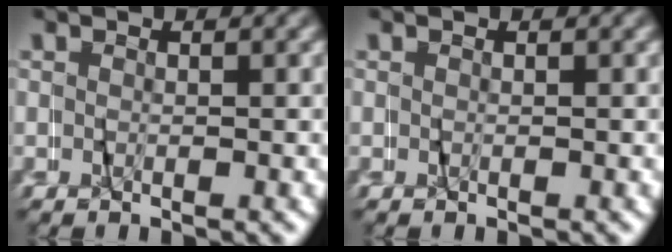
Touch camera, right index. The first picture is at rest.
{"total": 0.0}